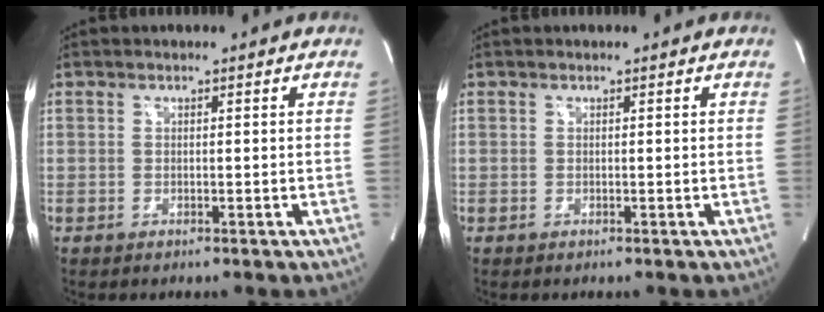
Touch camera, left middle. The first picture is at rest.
{"total": 0.0}